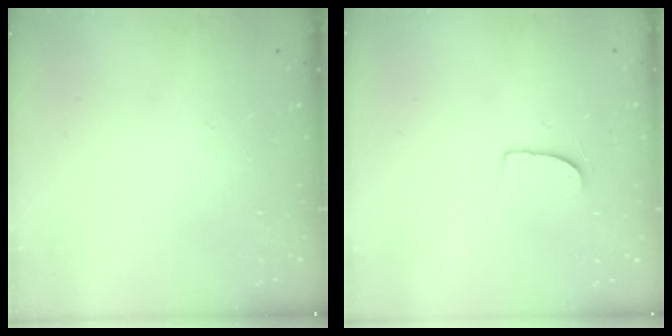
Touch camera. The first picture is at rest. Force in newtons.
{"total": 5.7, "press": 5.6, "slide": 0.5}